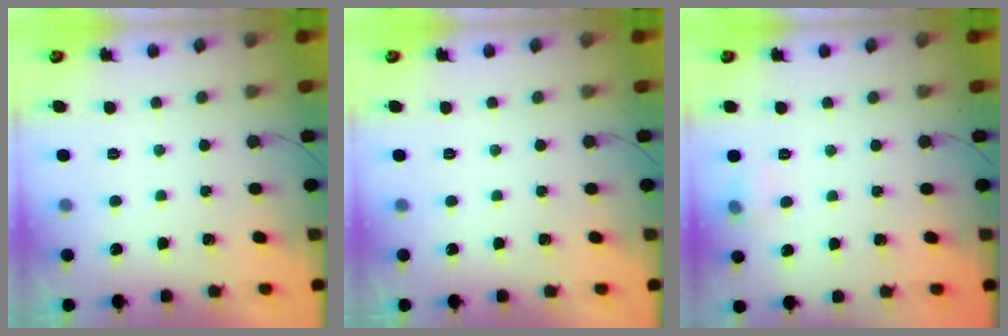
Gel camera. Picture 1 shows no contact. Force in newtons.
{"total": 0.0}
{"total": 8.1, "press": 4.3, "slide": 6.9}